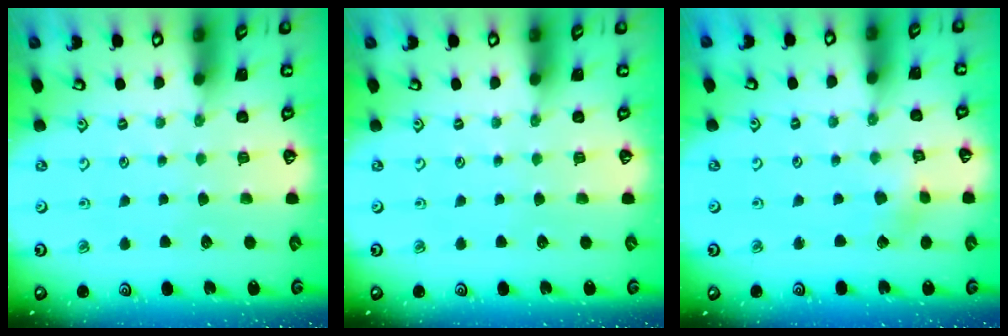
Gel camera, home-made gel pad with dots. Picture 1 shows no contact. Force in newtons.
{"total": 0.0}
{"total": 2.1, "press": 2.1, "slide": 0.2}